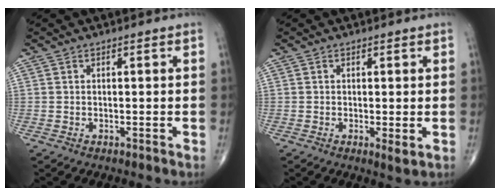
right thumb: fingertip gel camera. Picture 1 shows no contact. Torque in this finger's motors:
{"motor_torque": [-0.33, 0.06, -0.26, -0.20, 0.00]}